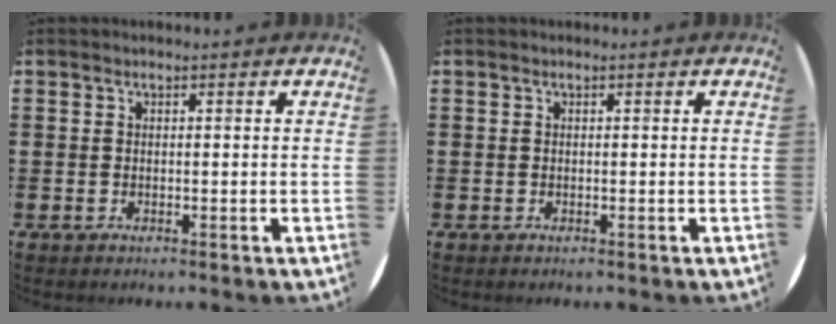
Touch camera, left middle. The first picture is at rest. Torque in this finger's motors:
{"motor_torque": [0.14, -0.12, 0.01, 0.01]}